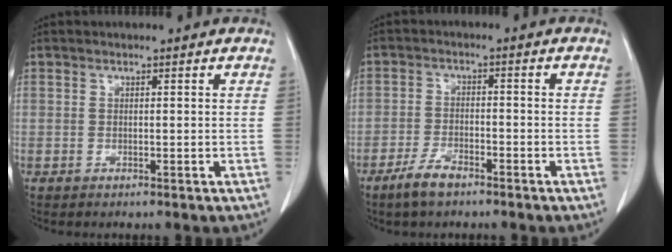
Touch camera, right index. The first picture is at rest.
{"total": 4.6, "force": [-3.4, 1.2, 2.7], "torque": [-0.060, -0.002, -0.066]}